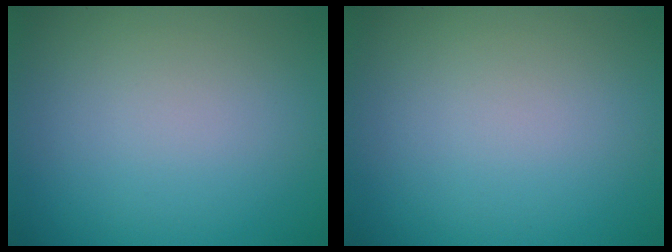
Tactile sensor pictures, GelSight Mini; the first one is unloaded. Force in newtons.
{"total": 0.0}